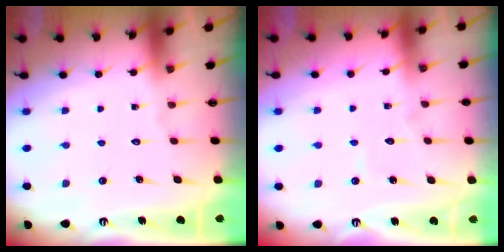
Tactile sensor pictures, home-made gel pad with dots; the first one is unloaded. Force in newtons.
{"total": 3.7, "press": 3.7, "slide": 0.4}